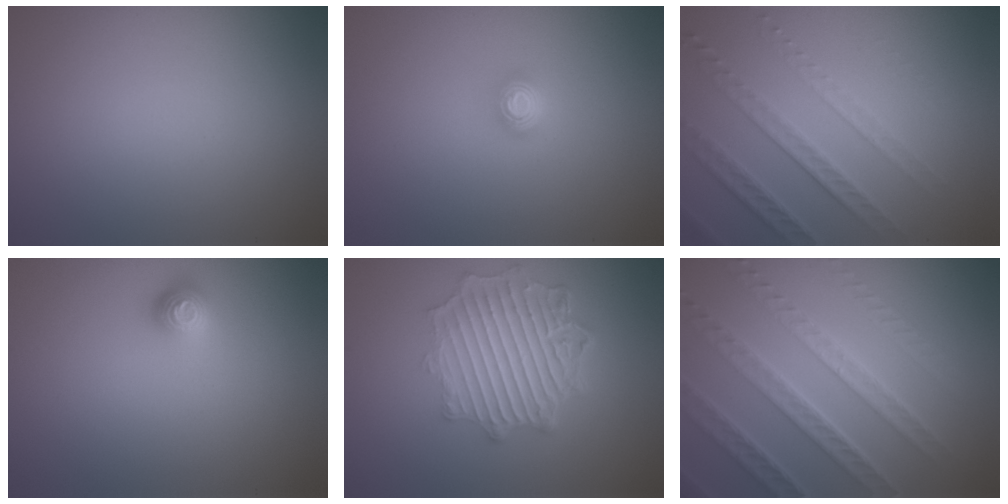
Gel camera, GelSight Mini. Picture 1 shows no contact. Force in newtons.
{"total": 1.6, "press": 1.2, "slide": 1.1}
{"total": 3.5, "press": 3.2, "slide": 1.4}
{"total": 1.6, "press": 1.3, "slide": 1.0}
{"total": 7.1, "press": 5.4, "slide": 4.7}
{"total": 7.9, "press": 5.5, "slide": 5.7}